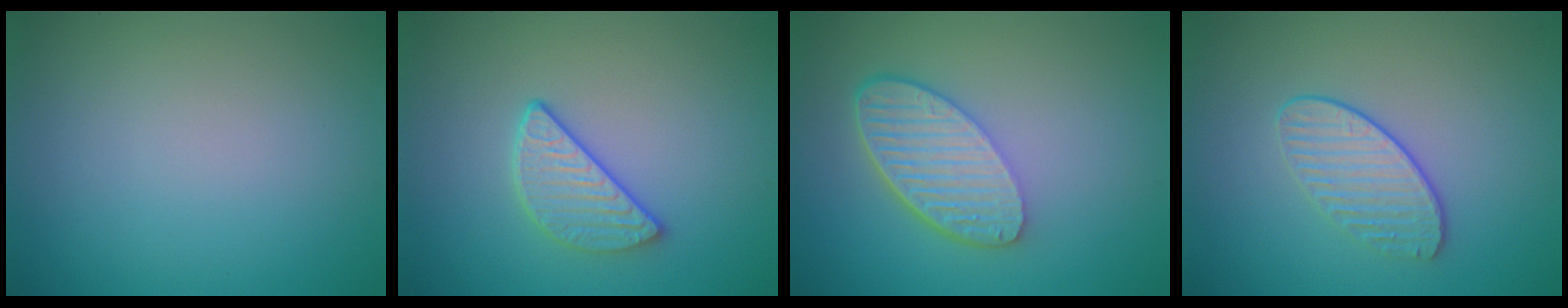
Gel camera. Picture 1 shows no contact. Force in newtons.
{"total": 3.0, "press": 2.6, "slide": 1.5}
{"total": 5.6, "press": 4.2, "slide": 3.8}
{"total": 2.2, "press": 1.8, "slide": 1.2}